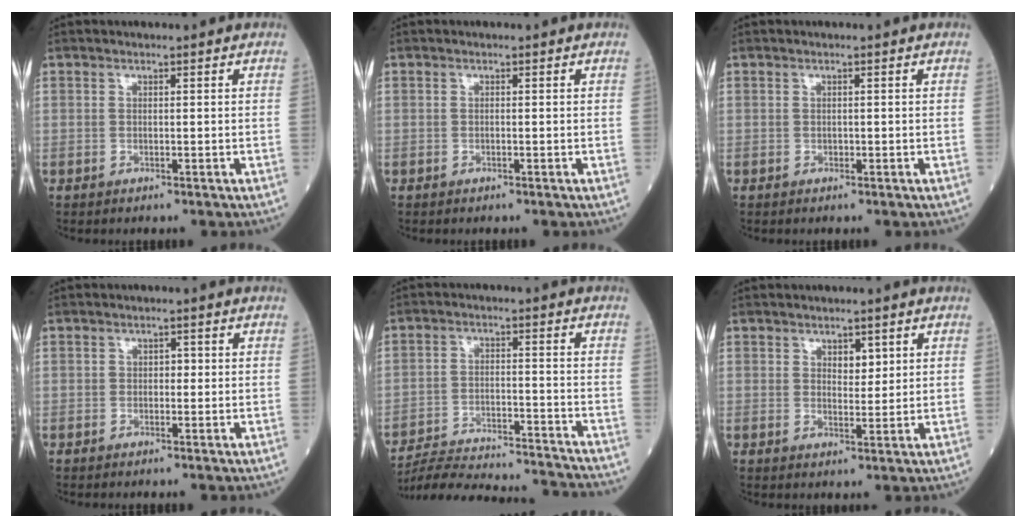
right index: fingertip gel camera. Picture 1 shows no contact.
{"total": 0.0}
{"total": 0.0}
{"total": 1.3, "force": [0.0, 0.9, 1.0], "torque": [-0.009, 0.007, -0.003]}
{"total": 19.7, "force": [-19.0, 0.8, 5.3], "torque": [-0.103, -0.017, -0.277]}
{"total": 2.5, "force": [1.2, 1.4, 1.7], "torque": [-0.022, -0.001, 0.020]}